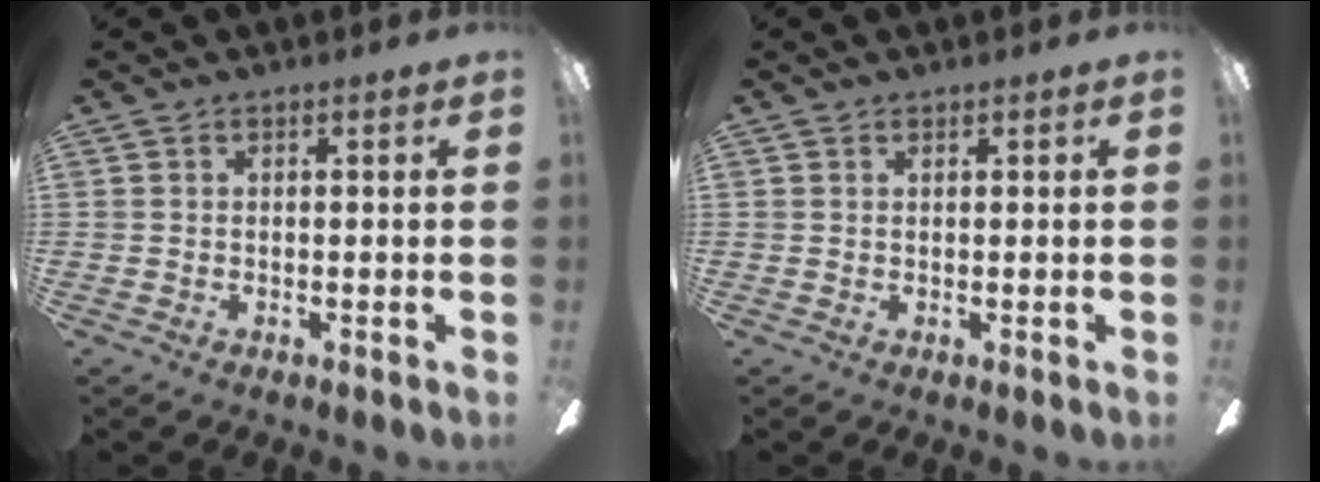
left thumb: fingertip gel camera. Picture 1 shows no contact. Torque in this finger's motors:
{"motor_torque": [-0.27, -0.19, -0.25, 0.44, 0.01]}